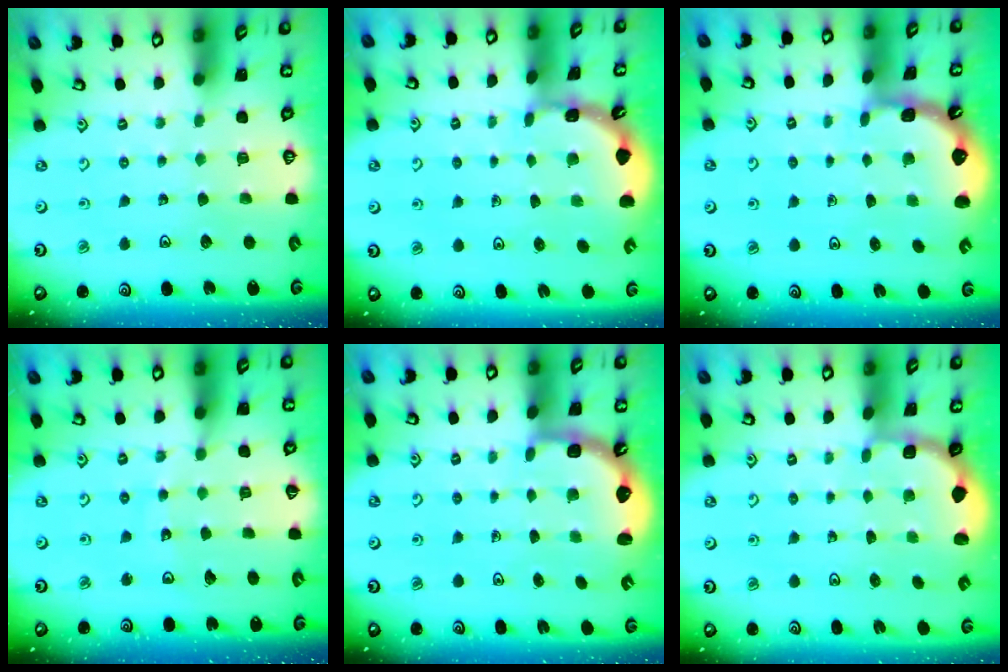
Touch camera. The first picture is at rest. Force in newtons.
{"total": 1.7, "press": 1.7, "slide": 0.1}
{"total": 1.3, "press": 1.2, "slide": 0.1}
{"total": 7.6, "press": 7.6, "slide": 0.9}
{"total": 2.5, "press": 2.1, "slide": 1.3}
{"total": 2.0, "press": 1.8, "slide": 0.7}